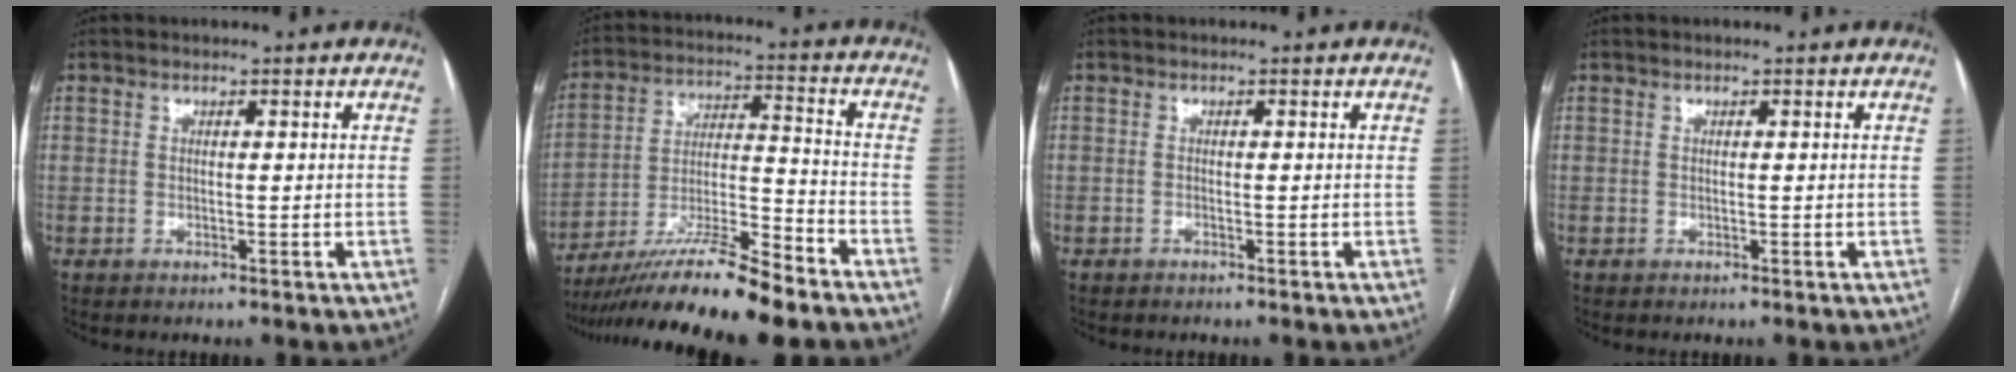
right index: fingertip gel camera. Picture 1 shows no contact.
{"total": 16.1, "force": [-12.9, 0.1, 9.7], "torque": [-0.183, -0.017, -0.229]}
{"total": 0.0}
{"total": 0.0}